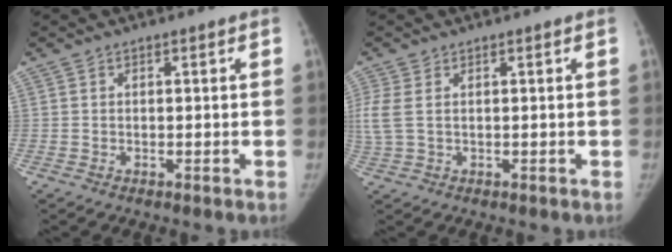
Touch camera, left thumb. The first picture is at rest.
{"total": 4.6, "force": [0.8, 2.7, 3.7], "torque": [-0.123, 0.012, 0.024]}